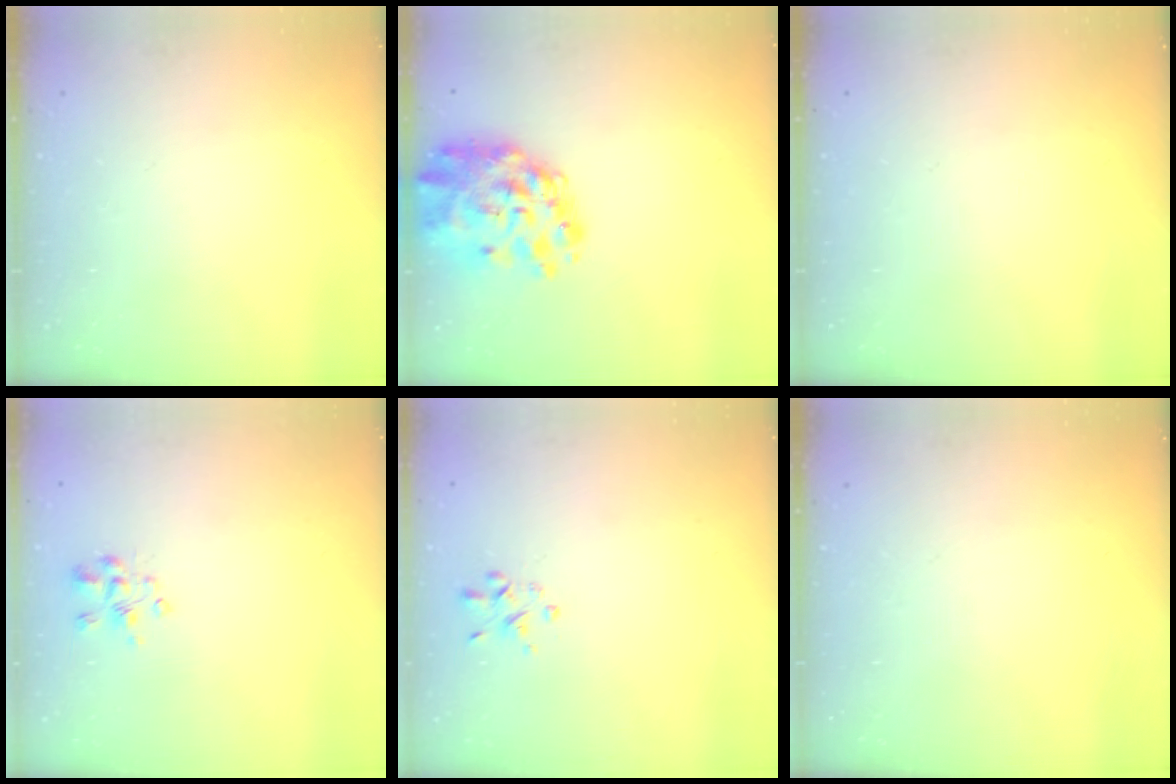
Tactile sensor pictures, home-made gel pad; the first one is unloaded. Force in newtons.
{"total": 13.4, "press": 12.6, "slide": 4.3}
{"total": 0.0}
{"total": 3.2, "press": 3.2, "slide": 0.4}
{"total": 1.5, "press": 1.5, "slide": 0.3}
{"total": 0.0}